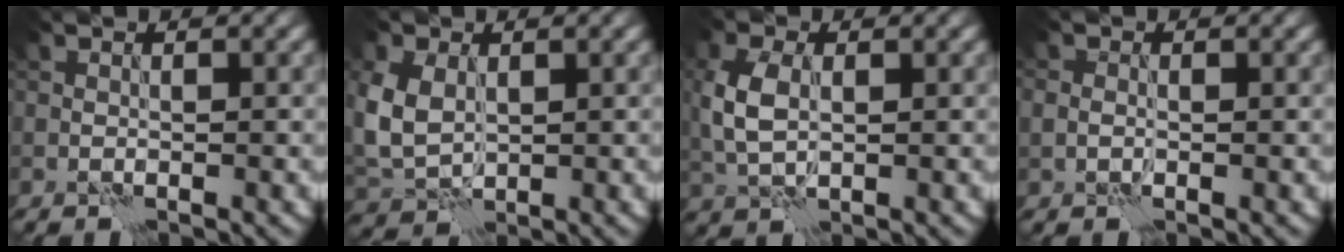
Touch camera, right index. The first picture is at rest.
{"total": 5.4, "force": [0.9, 4.0, 3.6], "torque": [-0.102, -0.002, 0.018]}
{"total": 4.4, "force": [0.4, 2.8, 3.4], "torque": [-0.090, 0.004, 0.008]}
{"total": 1.5, "force": [0.0, 1.2, 1.0], "torque": [-0.016, 0.002, -0.001]}